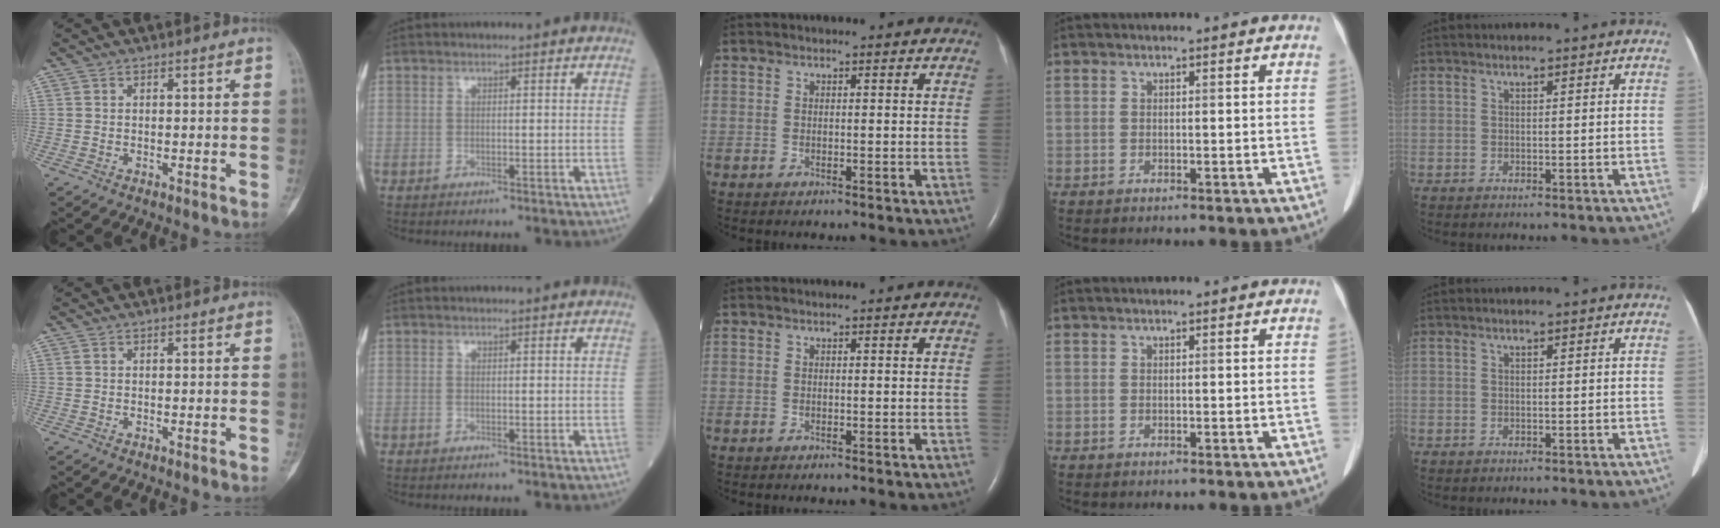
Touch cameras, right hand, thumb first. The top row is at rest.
{}